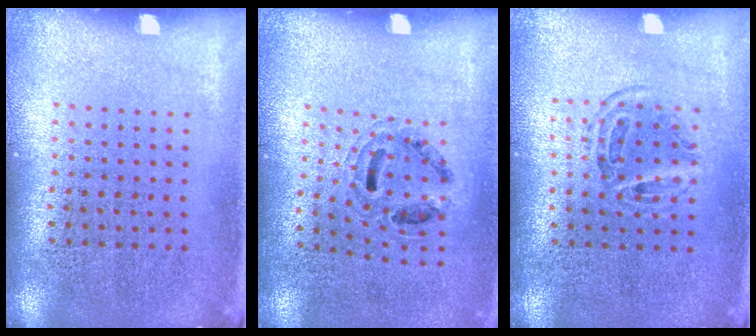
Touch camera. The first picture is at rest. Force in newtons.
{"total": 0.8, "press": 0.8, "slide": 0.3}
{"total": 1.1, "press": 0.9, "slide": 0.6}